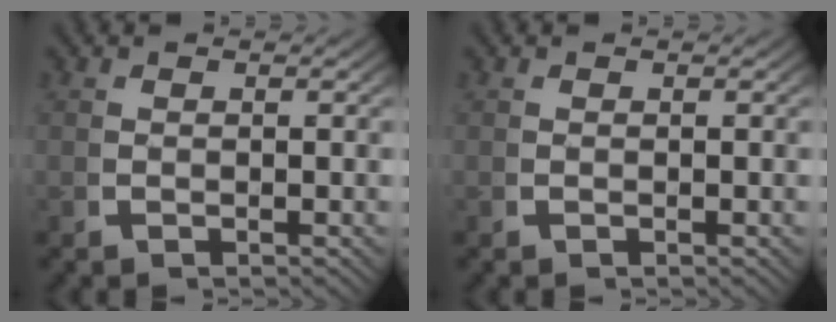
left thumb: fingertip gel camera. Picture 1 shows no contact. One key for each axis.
{"total": 0.0}